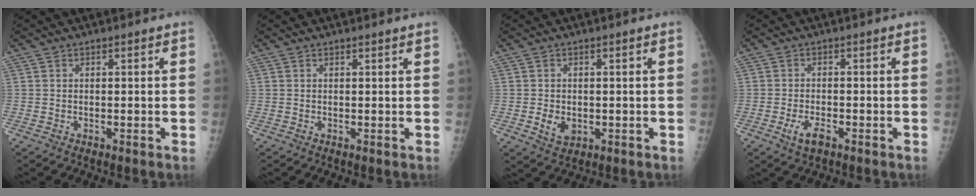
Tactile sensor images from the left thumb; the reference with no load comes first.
{"total": 0.7, "force": [0.7, -0.1, 0.2], "torque": [-0.008, -0.002, 0.009]}
{"total": 3.6, "force": [-0.6, 2.6, 2.4], "torque": [-0.035, -0.002, -0.001]}
{"total": 3.4, "force": [-1.7, 1.6, 2.6], "torque": [-0.052, 0.005, -0.029]}